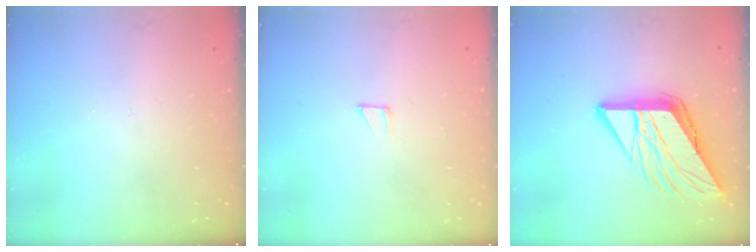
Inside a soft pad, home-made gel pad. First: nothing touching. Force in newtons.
{"total": 2.1, "press": 2.1, "slide": 0.1}
{"total": 15.9, "press": 15.9, "slide": 1.6}